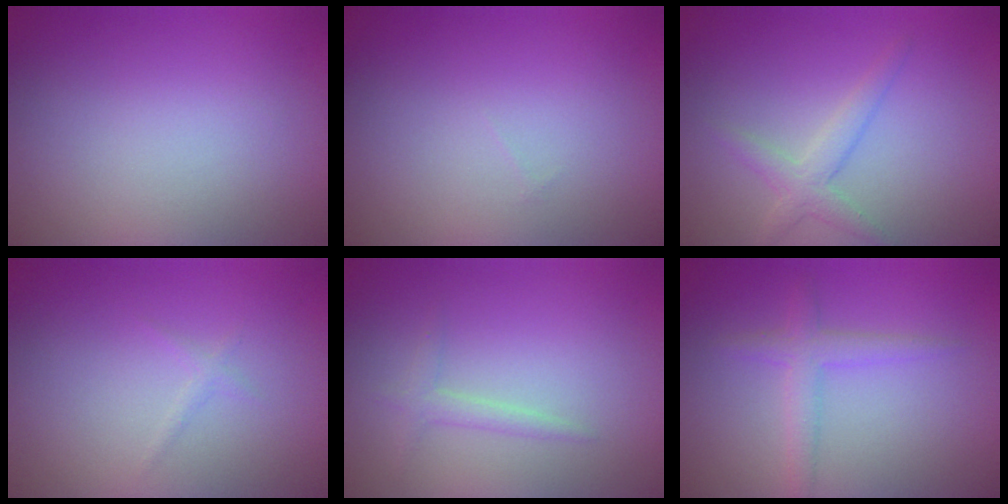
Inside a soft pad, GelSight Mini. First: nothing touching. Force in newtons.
{"total": 0.0}
{"total": 2.3, "press": 2.3, "slide": 0.1}
{"total": 0.6, "press": 0.6, "slide": 0.1}
{"total": 1.4, "press": 1.4, "slide": 0.1}
{"total": 2.2, "press": 2.2, "slide": 0.0}